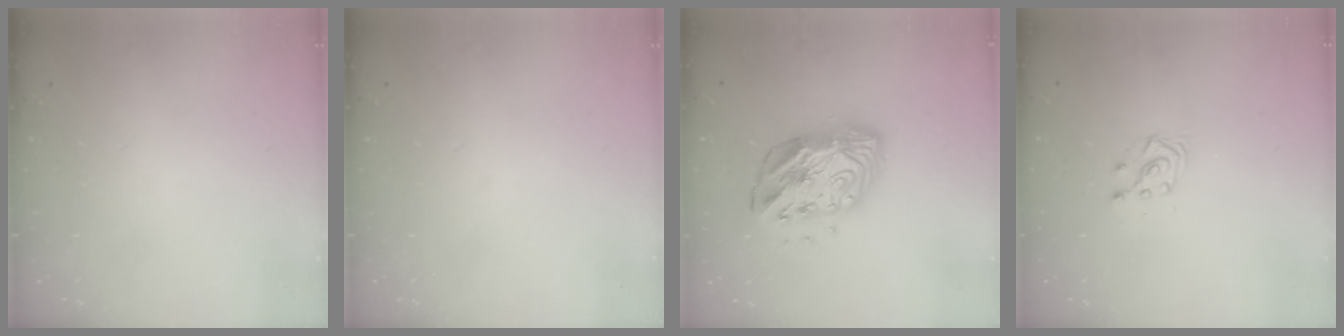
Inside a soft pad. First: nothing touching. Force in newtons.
{"total": 0.0}
{"total": 14.1, "press": 14.0, "slide": 1.1}
{"total": 3.7, "press": 3.6, "slide": 0.9}